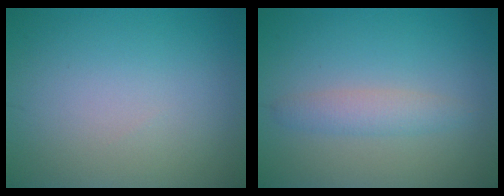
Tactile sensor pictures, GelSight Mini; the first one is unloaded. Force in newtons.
{"total": 2.0, "press": 2.0, "slide": 0.1}